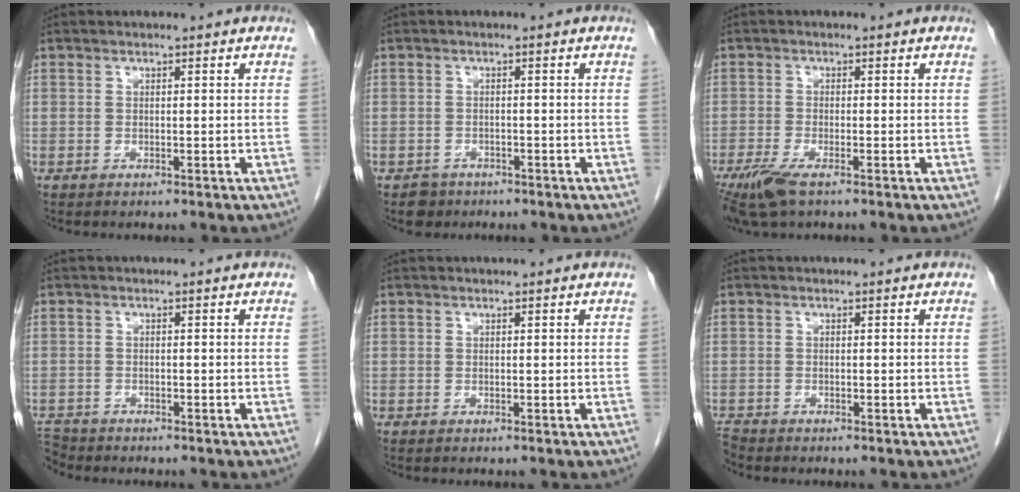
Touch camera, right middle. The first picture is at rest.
{"total": 1.7, "force": [-1.2, 1.3, 0.1], "torque": [-0.006, 0.006, -0.017]}
{"total": 5.4, "force": [-3.6, 1.0, 3.9], "torque": [-0.081, -0.017, -0.065]}
{"total": 2.9, "force": [-2.8, 0.5, -0.2], "torque": [0.004, -0.011, -0.052]}
{"total": 0.0}
{"total": 1.2, "force": [-1.2, 0.0, 0.0], "torque": [-0.003, -0.007, -0.024]}